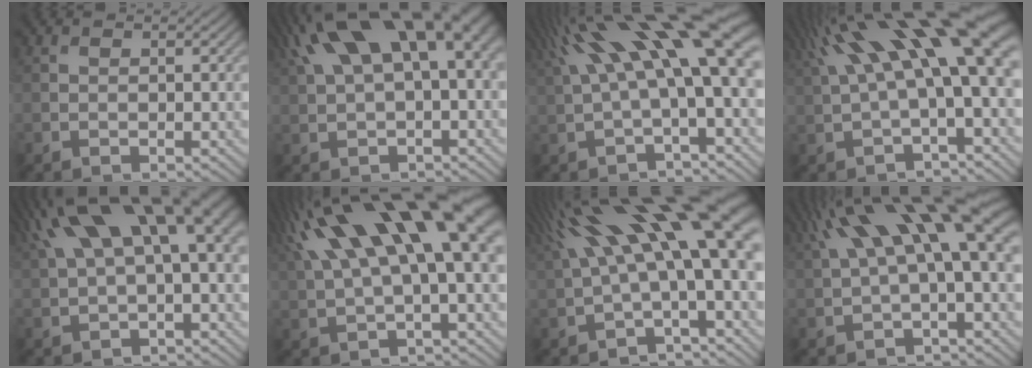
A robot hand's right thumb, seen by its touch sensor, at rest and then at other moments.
{"total": 14.4, "force": [5.4, 6.0, 11.9], "torque": [-0.237, 0.021, 0.101]}
{"total": 15.6, "force": [4.8, 4.1, 14.3], "torque": [-0.258, 0.022, 0.097]}
{"total": 16.2, "force": [5.3, 4.5, 14.6], "torque": [-0.264, 0.024, 0.108]}
{"total": 13.1, "force": [4.5, 4.9, 11.3], "torque": [-0.217, 0.021, 0.087]}
{"total": 17.9, "force": [6.8, 5.5, 15.6], "torque": [-0.304, 0.044, 0.125]}
{"total": 18.2, "force": [5.1, 5.2, 16.7], "torque": [-0.290, 0.028, 0.103]}
{"total": 14.4, "force": [4.8, 3.8, 13.0], "torque": [-0.243, 0.020, 0.098]}